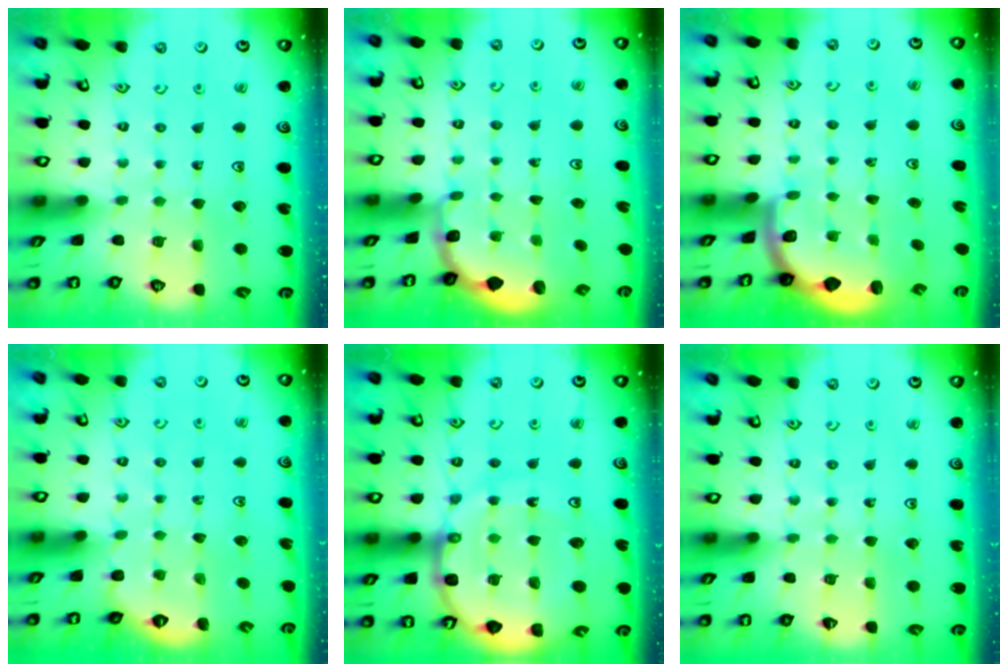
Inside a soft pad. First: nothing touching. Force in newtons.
{"total": 1.9, "press": 1.8, "slide": 0.7}
{"total": 2.0, "press": 1.9, "slide": 0.5}
{"total": 2.6, "press": 1.9, "slide": 1.9}
{"total": 18.0, "press": 17.8, "slide": 2.8}
{"total": 3.2, "press": 3.1, "slide": 0.4}